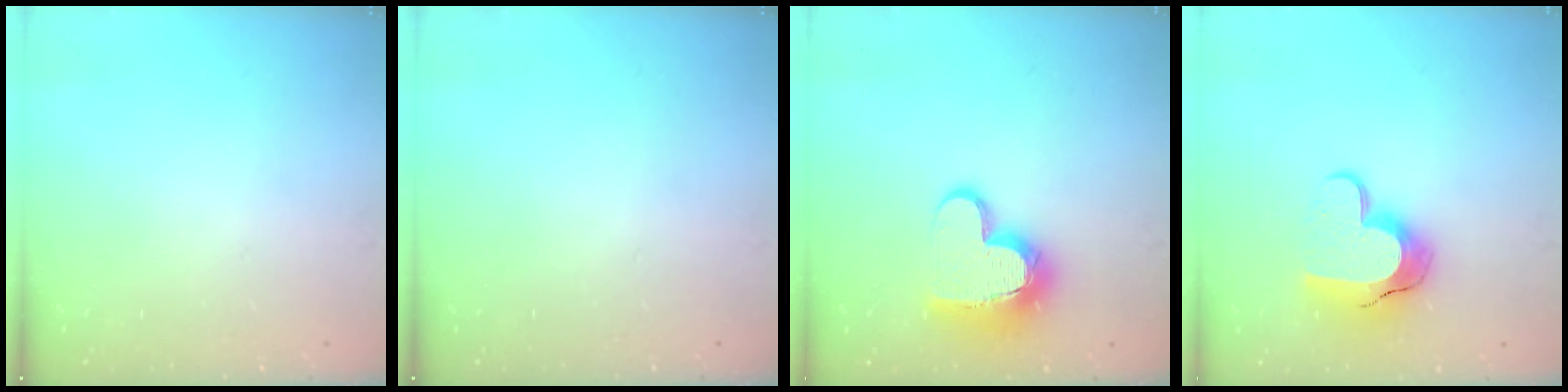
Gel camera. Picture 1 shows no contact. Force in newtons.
{"total": 0.0}
{"total": 12.7, "press": 12.7, "slide": 1.4}
{"total": 12.9, "press": 12.9, "slide": 0.9}